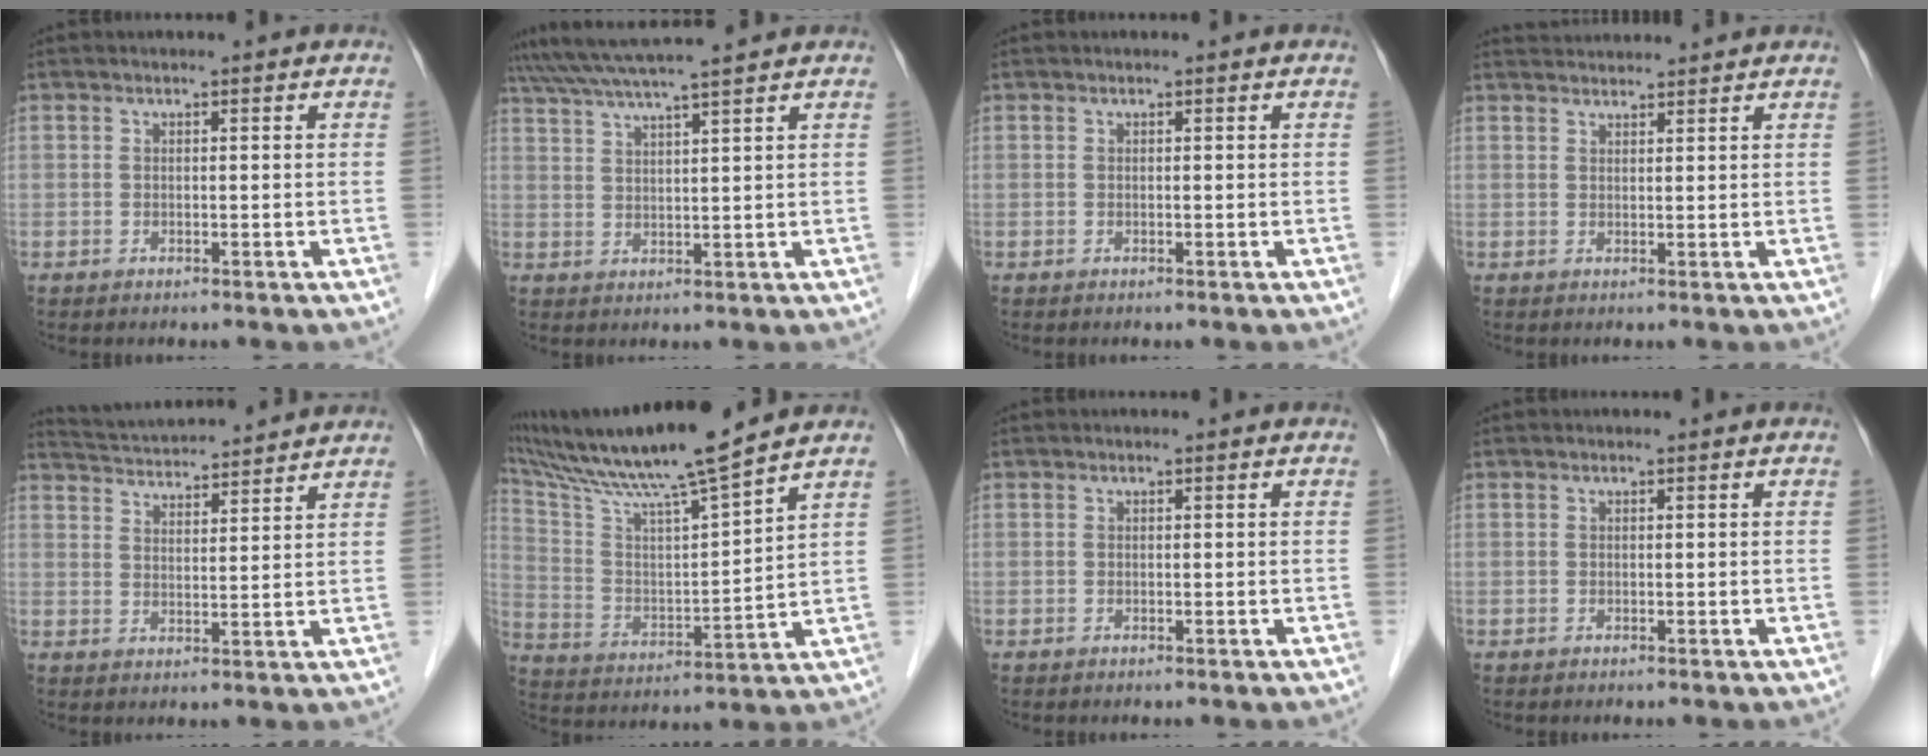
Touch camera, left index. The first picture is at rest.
{"total": 9.3, "force": [8.2, -1.3, 4.2], "torque": [-0.078, 0.027, 0.130]}
{"total": 0.0}
{"total": 4.7, "force": [4.7, 0.1, 0.6], "torque": [-0.013, 0.034, 0.072]}
{"total": 12.5, "force": [11.9, 0.7, 3.7], "torque": [-0.074, 0.025, 0.180]}
{"total": 17.4, "force": [14.8, -1.0, 9.2], "torque": [-0.174, 0.005, 0.260]}
{"total": 0.0}
{"total": 0.0}